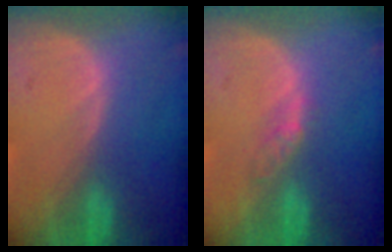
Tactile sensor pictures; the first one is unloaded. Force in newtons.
{"total": 2.6, "press": 2.3, "slide": 1.3}